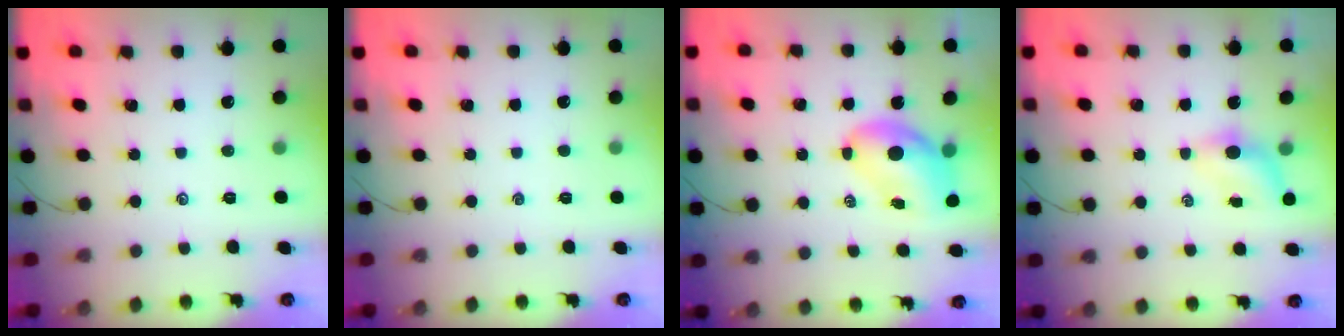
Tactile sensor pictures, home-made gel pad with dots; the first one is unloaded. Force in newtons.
{"total": 0.0}
{"total": 7.9, "press": 7.7, "slide": 1.7}
{"total": 4.0, "press": 3.9, "slide": 1.0}